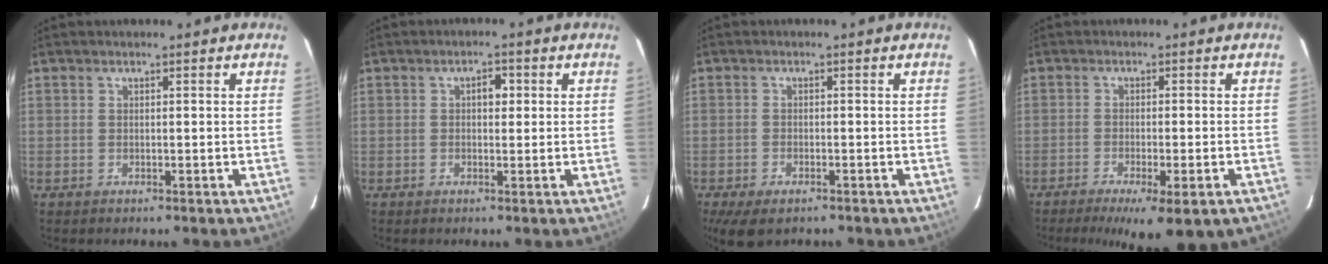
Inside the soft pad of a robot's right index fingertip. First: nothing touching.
{"total": 2.2, "force": [0.5, 1.2, 1.8], "torque": [-0.027, 0.011, 0.006]}
{"total": 6.7, "force": [-4.8, 2.9, 3.7], "torque": [-0.064, -0.010, -0.072]}
{"total": 10.0, "force": [-6.8, 1.6, 7.2], "torque": [-0.095, -0.020, -0.098]}